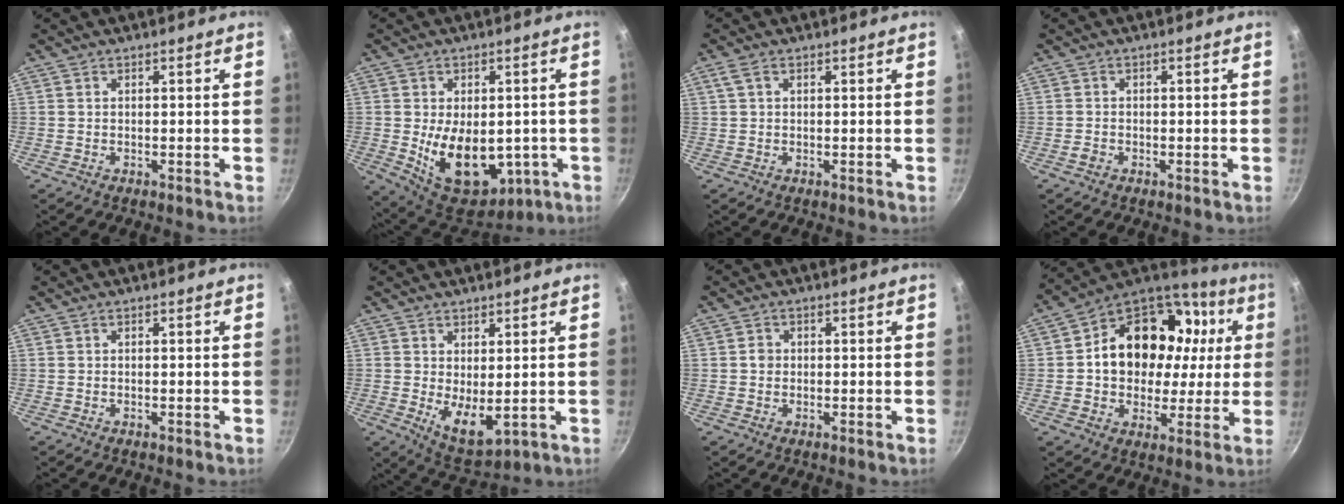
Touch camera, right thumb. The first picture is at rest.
{"total": 17.2, "force": [-2.6, 11.0, 12.9], "torque": [-0.167, -0.017, -0.011]}
{"total": 2.1, "force": [0.9, 1.2, 1.5], "torque": [-0.030, 0.006, 0.021]}
{"total": 1.2, "force": [-0.6, 1.0, 0.5], "torque": [-0.008, 0.003, -0.009]}
{"total": 0.0}
{"total": 7.3, "force": [0.8, 3.7, 6.2], "torque": [-0.084, -0.028, 0.030]}
{"total": 1.6, "force": [0.0, 1.5, 0.6], "torque": [-0.006, 0.007, -0.001]}
{"total": 22.8, "force": [3.7, 17.7, 14.0], "torque": [-0.204, 0.032, 0.059]}